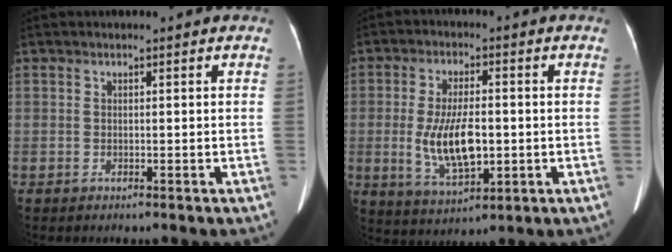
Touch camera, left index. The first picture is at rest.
{"total": 9.4, "force": [-1.3, 3.6, 8.6], "torque": [-0.178, -0.012, -0.017]}